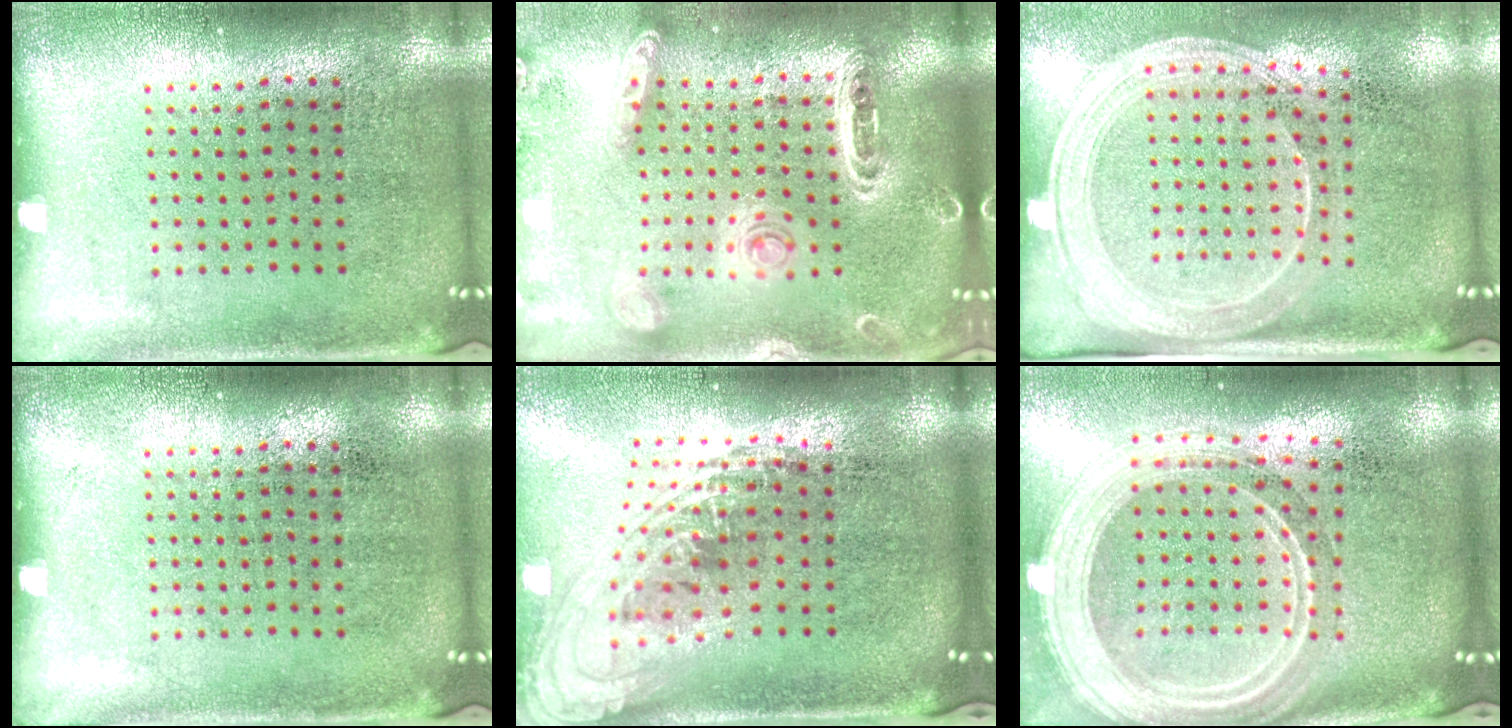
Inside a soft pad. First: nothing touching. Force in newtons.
{"total": 1.7, "press": 1.7, "slide": 0.3}
{"total": 2.1, "press": 1.8, "slide": 1.1}
{"total": 0.0}
{"total": 2.3, "press": 1.7, "slide": 1.6}
{"total": 2.8, "press": 2.4, "slide": 1.6}